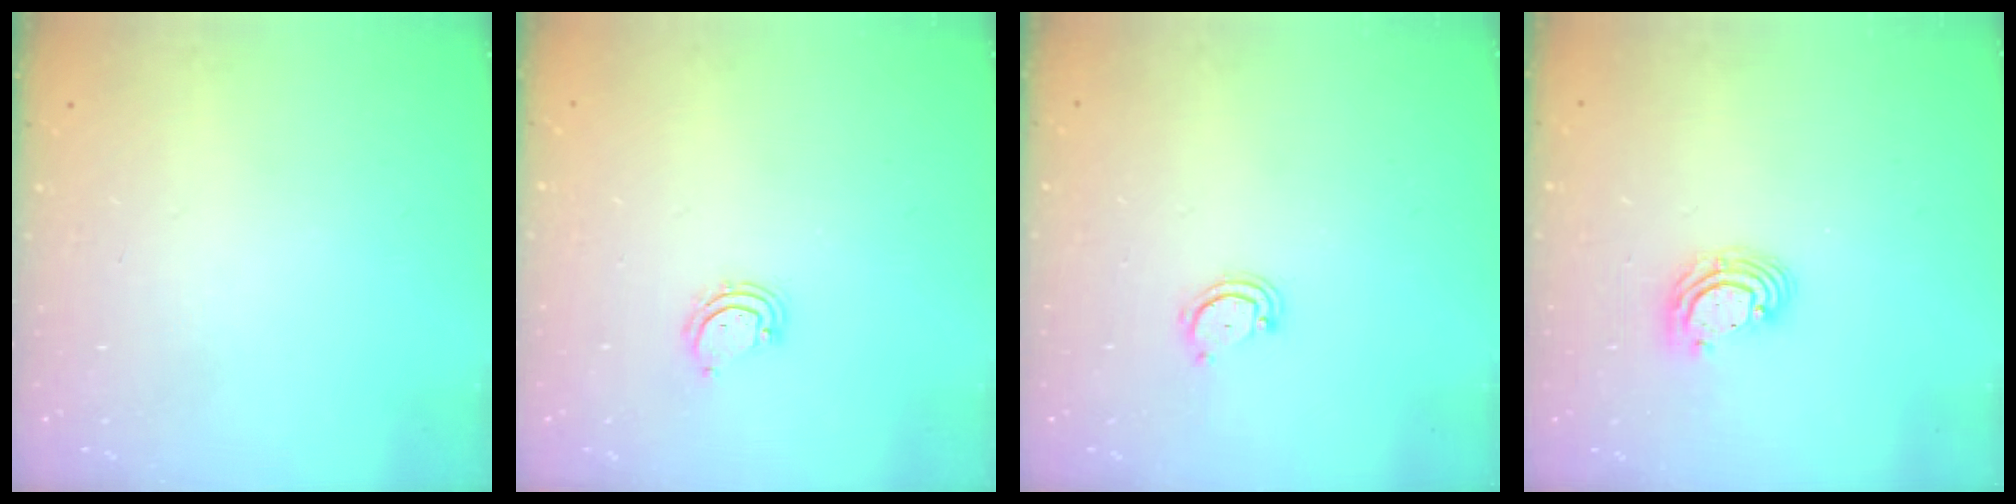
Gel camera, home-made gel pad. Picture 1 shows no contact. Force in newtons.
{"total": 3.7, "press": 3.6, "slide": 0.5}
{"total": 2.6, "press": 2.6, "slide": 0.3}
{"total": 6.0, "press": 6.0, "slide": 0.8}